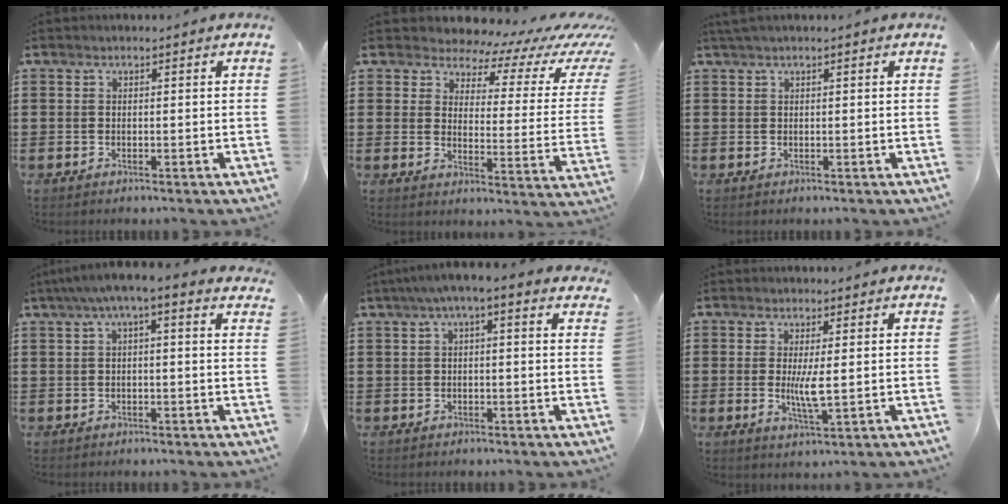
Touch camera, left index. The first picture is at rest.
{"total": 5.6, "force": [5.0, 2.1, 1.6], "torque": [-0.045, -0.039, 0.081]}
{"total": 0.7, "force": [0.4, -0.1, 0.6], "torque": [-0.009, -0.002, 0.009]}
{"total": 3.1, "force": [1.1, 0.4, 2.9], "torque": [-0.057, 0.003, 0.016]}
{"total": 2.7, "force": [1.0, 0.4, 2.5], "torque": [-0.048, 0.005, 0.016]}
{"total": 4.4, "force": [0.2, 0.7, 4.3], "torque": [-0.087, -0.005, 0.000]}